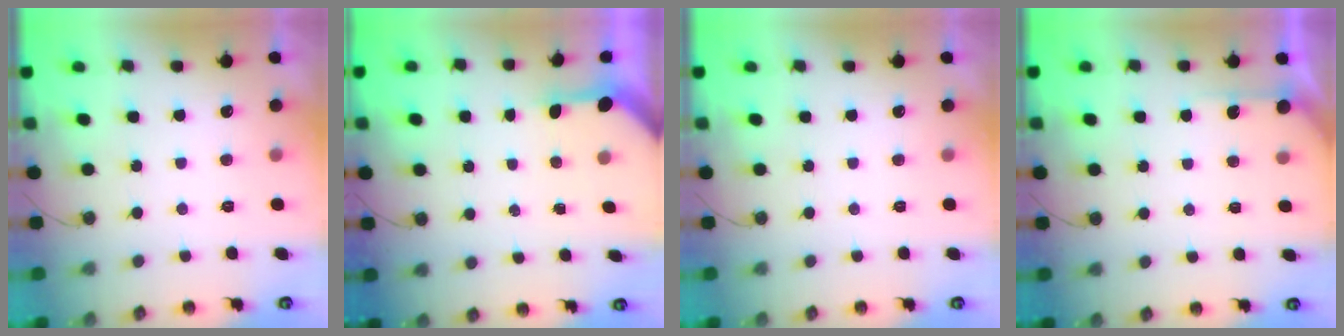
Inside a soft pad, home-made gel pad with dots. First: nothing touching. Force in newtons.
{"total": 3.2, "press": 3.2, "slide": 0.3}
{"total": 0.0}
{"total": 4.5, "press": 4.4, "slide": 0.4}